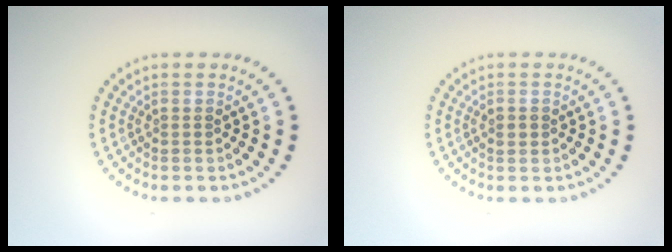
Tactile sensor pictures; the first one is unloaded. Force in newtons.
{"total": 1.1, "press": 1.1, "slide": 0.1}